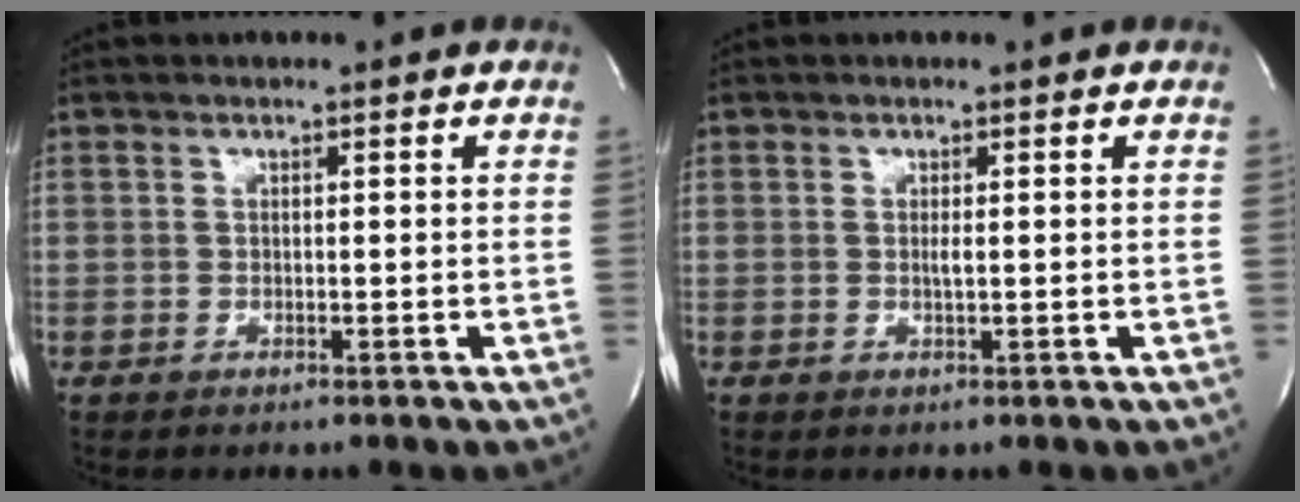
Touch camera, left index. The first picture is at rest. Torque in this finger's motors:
{"motor_torque": [0.21, 0.21, 0.06, 0.04]}